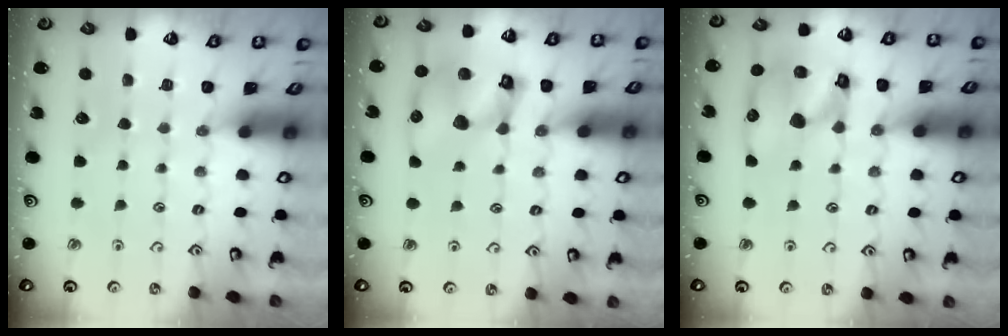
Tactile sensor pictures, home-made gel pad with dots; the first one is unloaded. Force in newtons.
{"total": 13.2, "press": 13.0, "slide": 1.8}
{"total": 15.0, "press": 14.8, "slide": 2.1}